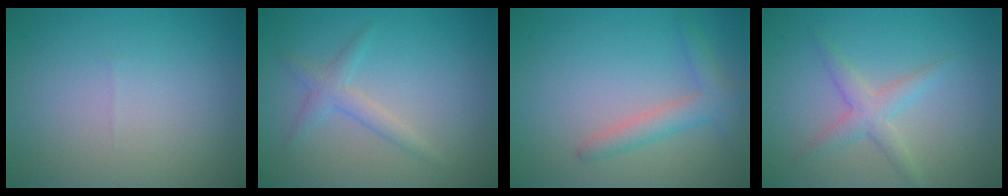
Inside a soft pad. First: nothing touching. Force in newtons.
{"total": 1.8, "press": 1.8, "slide": 0.1}
{"total": 2.6, "press": 2.5, "slide": 0.1}
{"total": 2.4, "press": 2.4, "slide": 0.1}